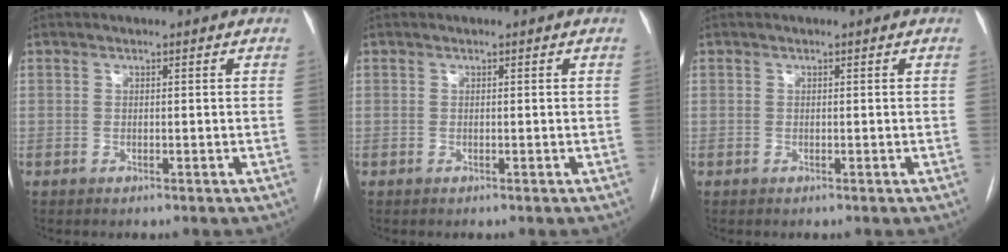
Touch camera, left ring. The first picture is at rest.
{"total": 0.0}
{"total": 0.0}